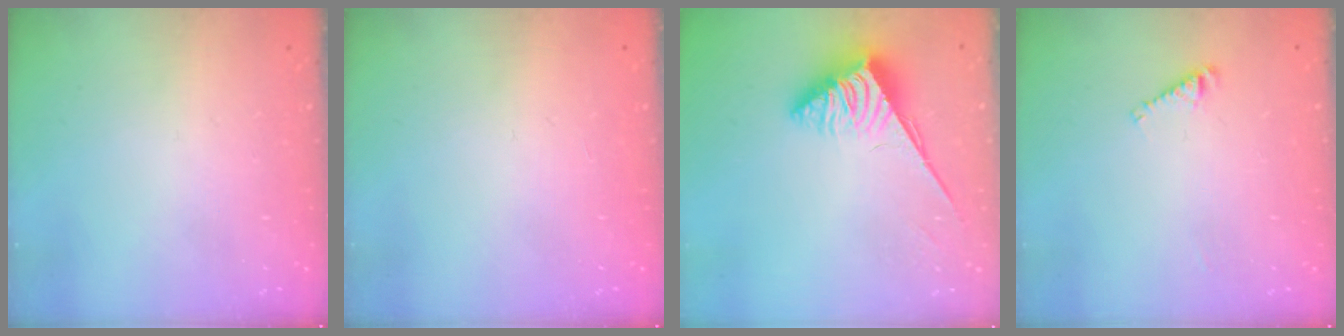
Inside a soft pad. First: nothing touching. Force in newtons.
{"total": 0.0}
{"total": 3.9, "press": 3.9, "slide": 0.6}
{"total": 3.2, "press": 3.2, "slide": 0.4}